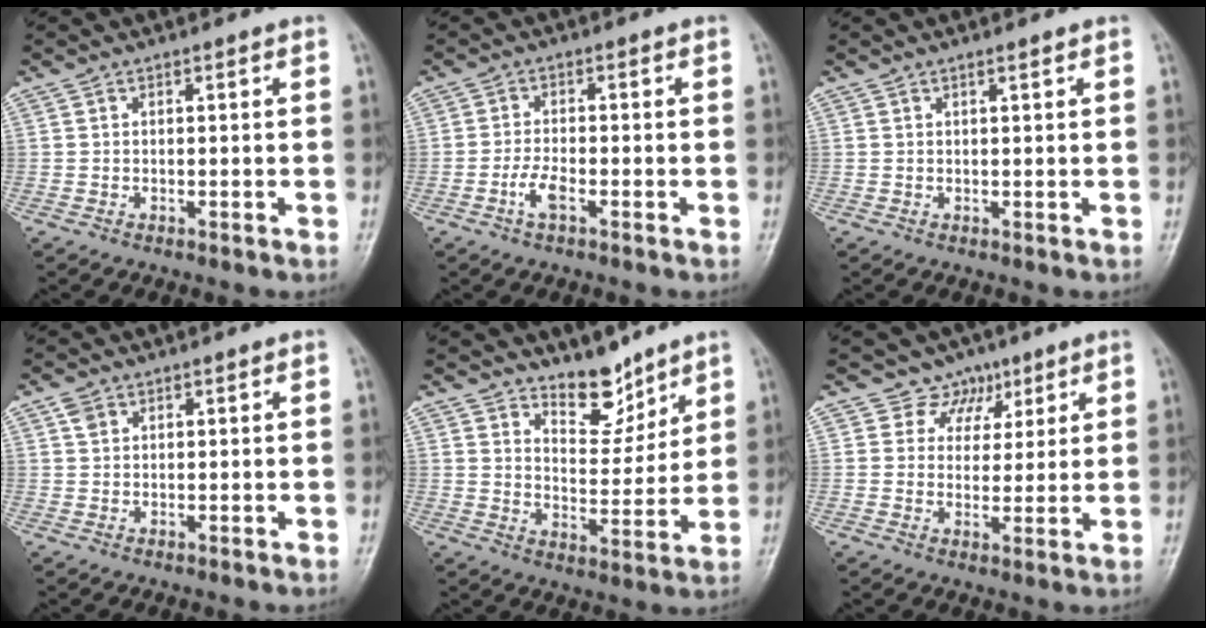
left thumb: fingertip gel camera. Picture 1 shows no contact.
{"total": 3.4, "force": [-1.6, 1.2, 2.7], "torque": [-0.059, 0.009, -0.033]}
{"total": 0.8, "force": [0.6, 0.0, 0.6], "torque": [-0.010, -0.002, 0.011]}
{"total": 1.7, "force": [0.9, 1.2, 0.8], "torque": [-0.010, 0.003, 0.015]}
{"total": 8.0, "force": [6.5, 3.5, 3.0], "torque": [-0.019, -0.058, 0.116]}
{"total": 5.0, "force": [3.2, 3.9, -0.1], "torque": [0.035, -0.017, 0.048]}